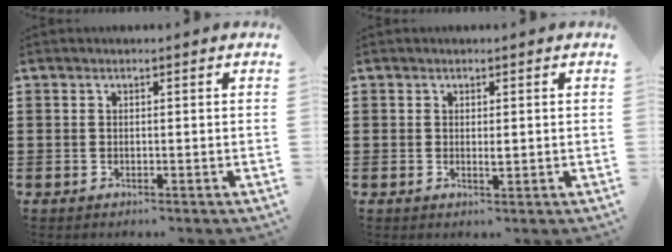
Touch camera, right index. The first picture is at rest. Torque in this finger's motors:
{"motor_torque": [0.81, 0.52, 0.02, 0.01]}